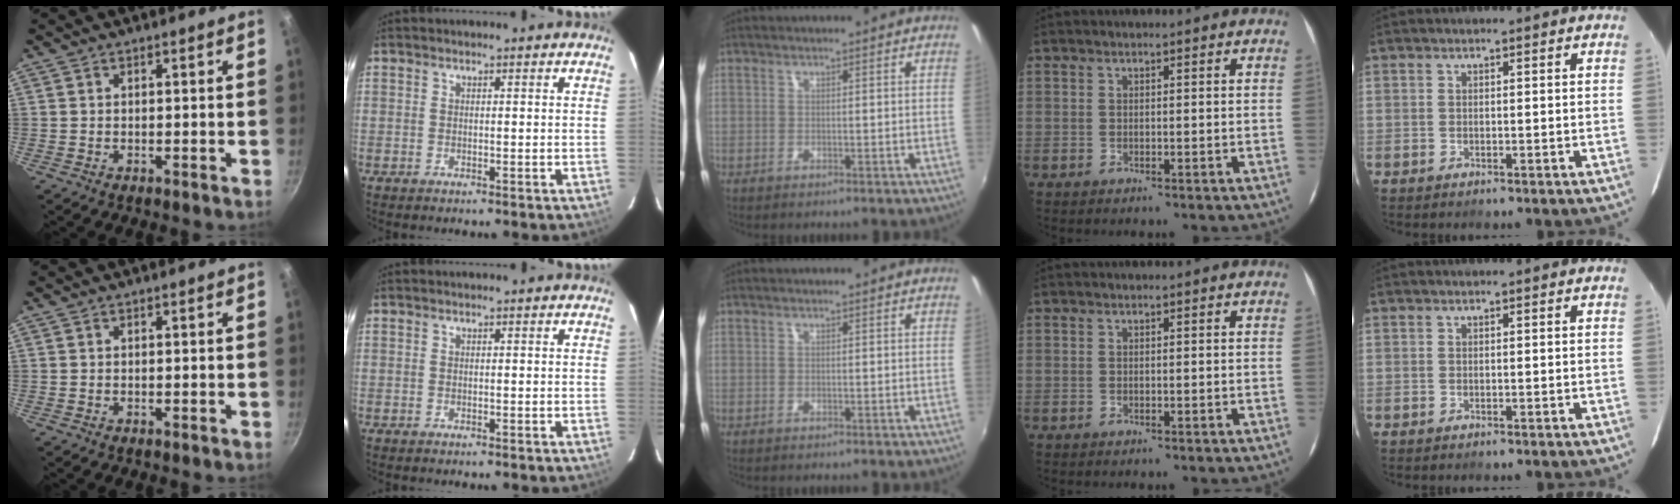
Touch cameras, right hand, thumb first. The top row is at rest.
{}